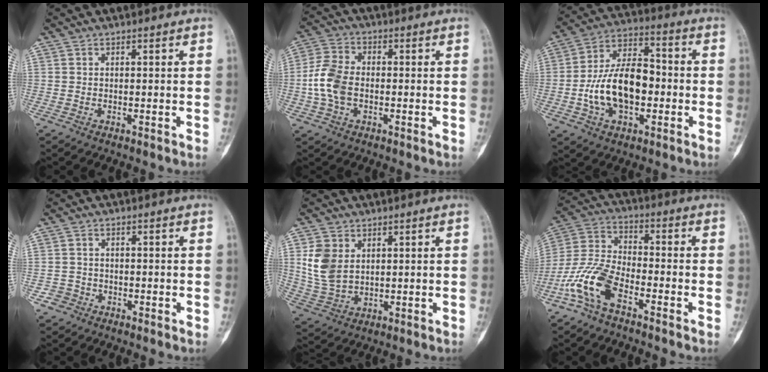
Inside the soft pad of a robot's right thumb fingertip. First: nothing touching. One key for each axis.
{"total": 8.8, "fx": -1.2, "fy": 5.8, "fz": 6.5, "tx": -0.137, "ty": 0.018, "tz": -0.030}
{"total": 16.8, "fx": -2.6, "fy": 9.8, "fz": 13.3, "tx": -0.228, "ty": 0.038, "tz": -0.044}
{"total": 2.3, "fx": -1.2, "fy": 2.0, "fz": -0.2, "tx": 0.013, "ty": 0.011, "tz": -0.027}
{"total": 8.7, "fx": 2.4, "fy": 6.3, "fz": 5.6, "tx": -0.103, "ty": -0.008, "tz": 0.062}
{"total": 11.4, "fx": -6.0, "fy": 5.3, "fz": 8.2, "tx": -0.184, "ty": 0.036, "tz": -0.125}